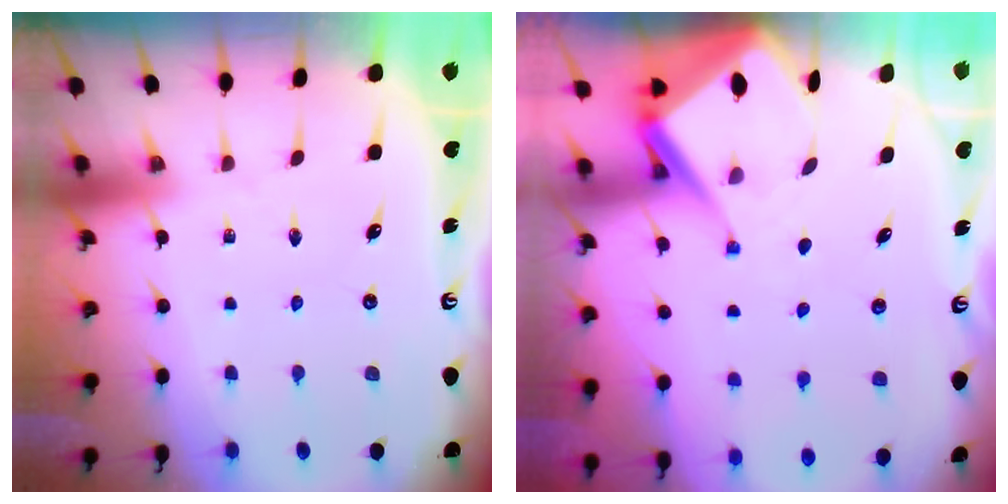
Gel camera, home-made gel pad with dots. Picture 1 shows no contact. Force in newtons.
{"total": 8.9, "press": 8.9, "slide": 0.7}